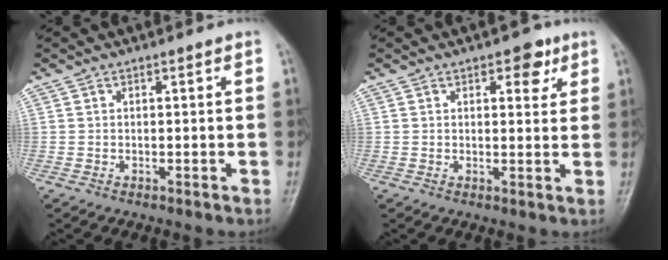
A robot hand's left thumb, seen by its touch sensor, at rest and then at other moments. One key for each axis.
{"total": 4.5, "fx": 2.4, "fy": 2.4, "fz": 2.9, "tx": -0.014, "ty": -0.008, "tz": 0.026}